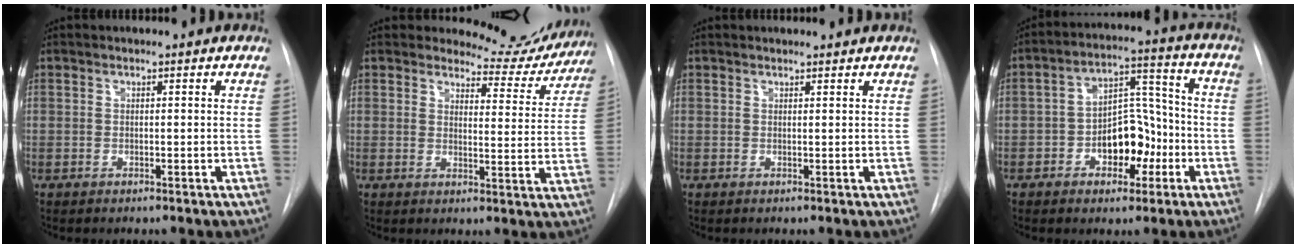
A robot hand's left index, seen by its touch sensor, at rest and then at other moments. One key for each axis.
{"total": 8.9, "fx": 8.7, "fy": 2.2, "fz": -0.4, "tx": 0.020, "ty": -0.040, "tz": 0.089}
{"total": 2.5, "fx": 2.4, "fy": 0.2, "fz": 0.4, "tx": -0.005, "ty": 0.014, "tz": 0.029}
{"total": 9.5, "fx": -3.4, "fy": 5.4, "fz": 7.1, "tx": -0.111, "ty": 0.029, "tz": -0.051}